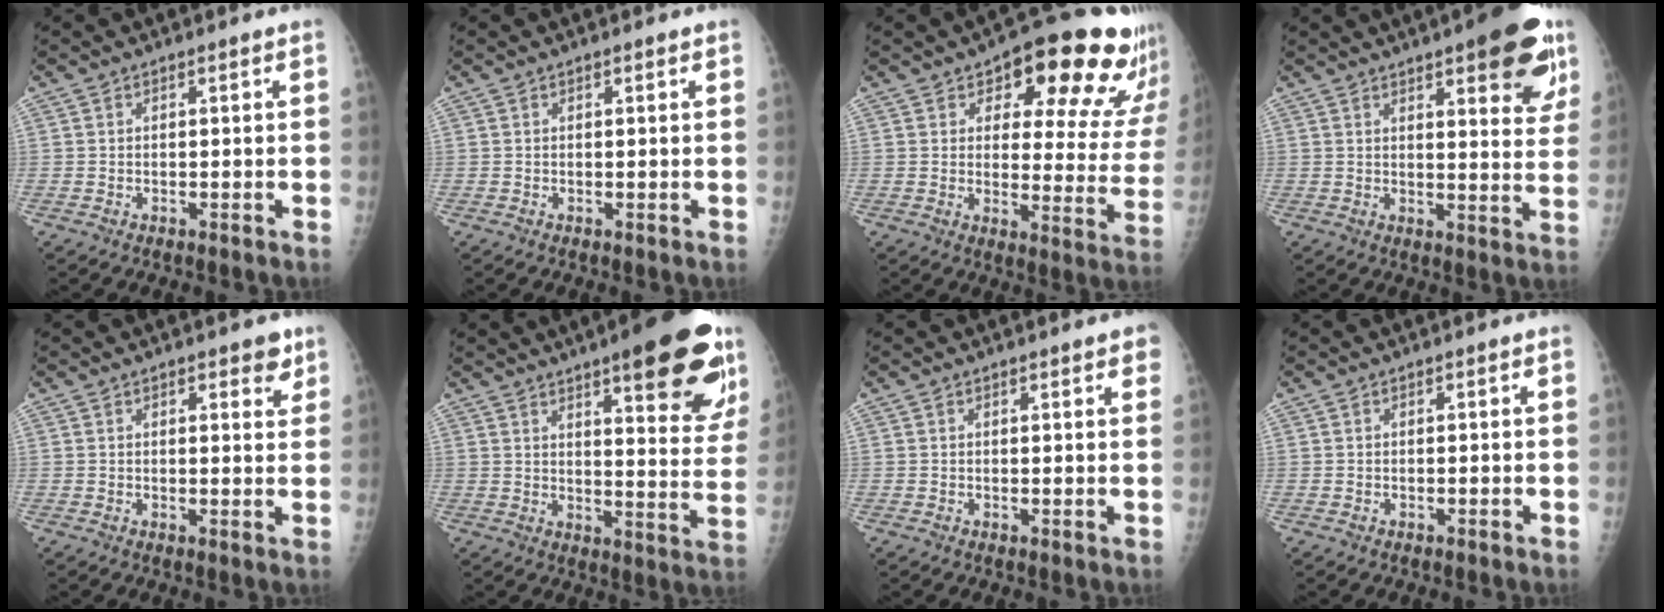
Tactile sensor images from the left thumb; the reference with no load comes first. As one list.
[{"total": 0.7, "force": [0.4, 0.2, 0.5], "torque": [-0.009, 0.000, 0.005]}, {"total": 21.0, "force": [13.5, 8.4, 13.8], "torque": [-0.131, -0.059, 0.164]}, {"total": 16.4, "force": [8.9, 5.0, 12.9], "torque": [-0.128, -0.037, 0.110]}, {"total": 4.1, "force": [2.5, 1.7, 2.8], "torque": [-0.017, -0.011, 0.028]}, {"total": 22.2, "force": [12.9, 5.8, 17.2], "torque": [-0.190, -0.052, 0.167]}, {"total": 2.9, "force": [1.9, 0.8, 2.0], "torque": [-0.015, -0.001, 0.020]}, {"total": 0.0}]